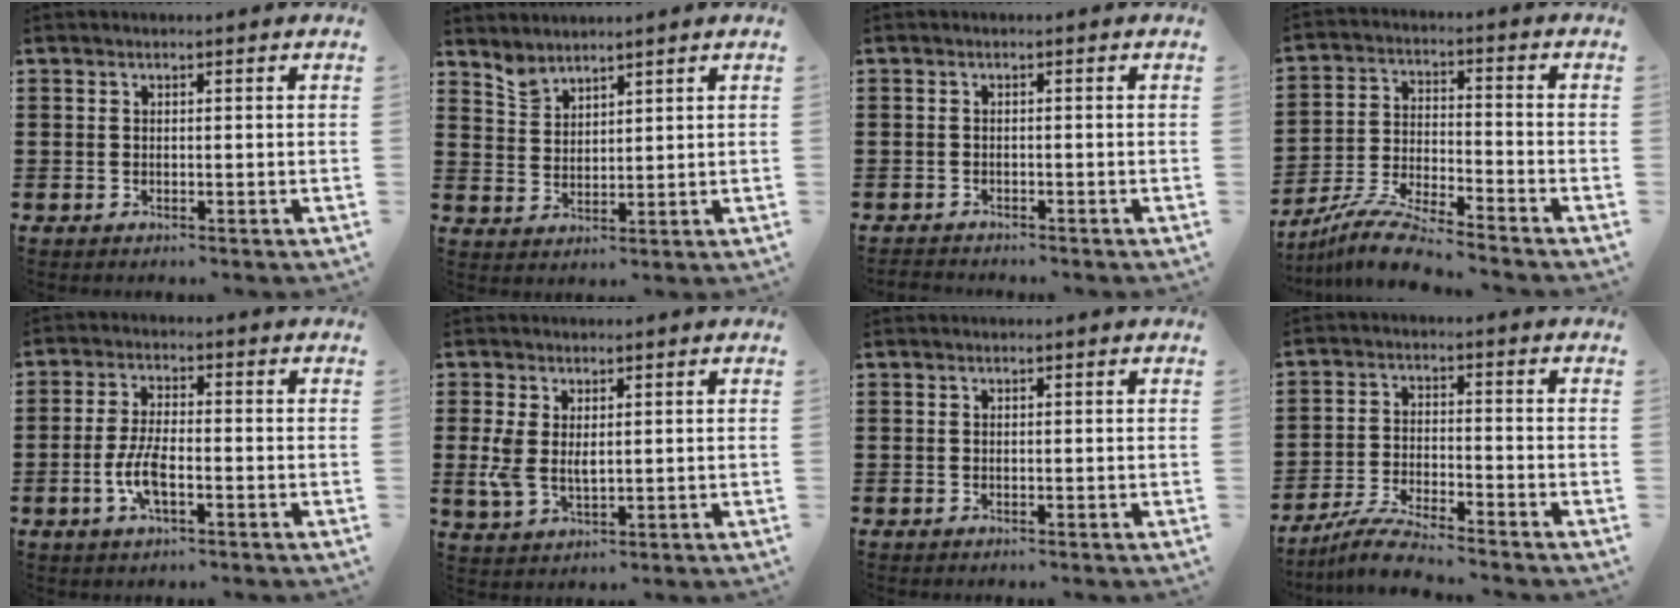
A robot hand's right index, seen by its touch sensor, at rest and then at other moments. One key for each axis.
{"total": 3.2, "fx": 3.0, "fy": 1.0, "fz": 0.3, "tx": -0.016, "ty": -0.003, "tz": 0.059}
{"total": 1.1, "fx": -1.1, "fy": 0.2, "fz": -0.1, "tx": -0.001, "ty": 0.004, "tz": -0.024}
{"total": 8.6, "fx": -8.0, "fy": 0.3, "fz": 3.0, "tx": -0.070, "ty": 0.006, "tz": -0.159}
{"total": 5.9, "fx": -1.8, "fy": 2.0, "fz": 5.2, "tx": -0.122, "ty": -0.005, "tz": -0.041}
{"total": 4.3, "fx": 0.7, "fy": 2.4, "fz": 3.5, "tx": -0.079, "ty": 0.004, "tz": 0.012}
{"total": 0.0}
{"total": 5.4, "fx": -5.1, "fy": 0.0, "fz": 1.8, "tx": -0.051, "ty": -0.011, "tz": -0.103}